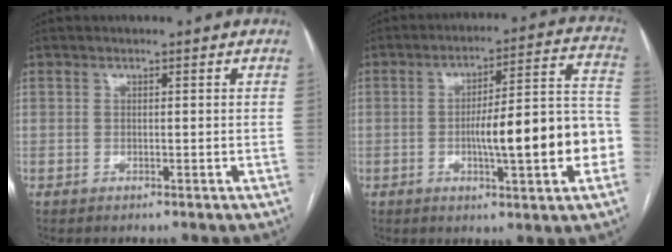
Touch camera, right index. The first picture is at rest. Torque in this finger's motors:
{"motor_torque": [0.89, -0.43, 0.56, 0.11]}